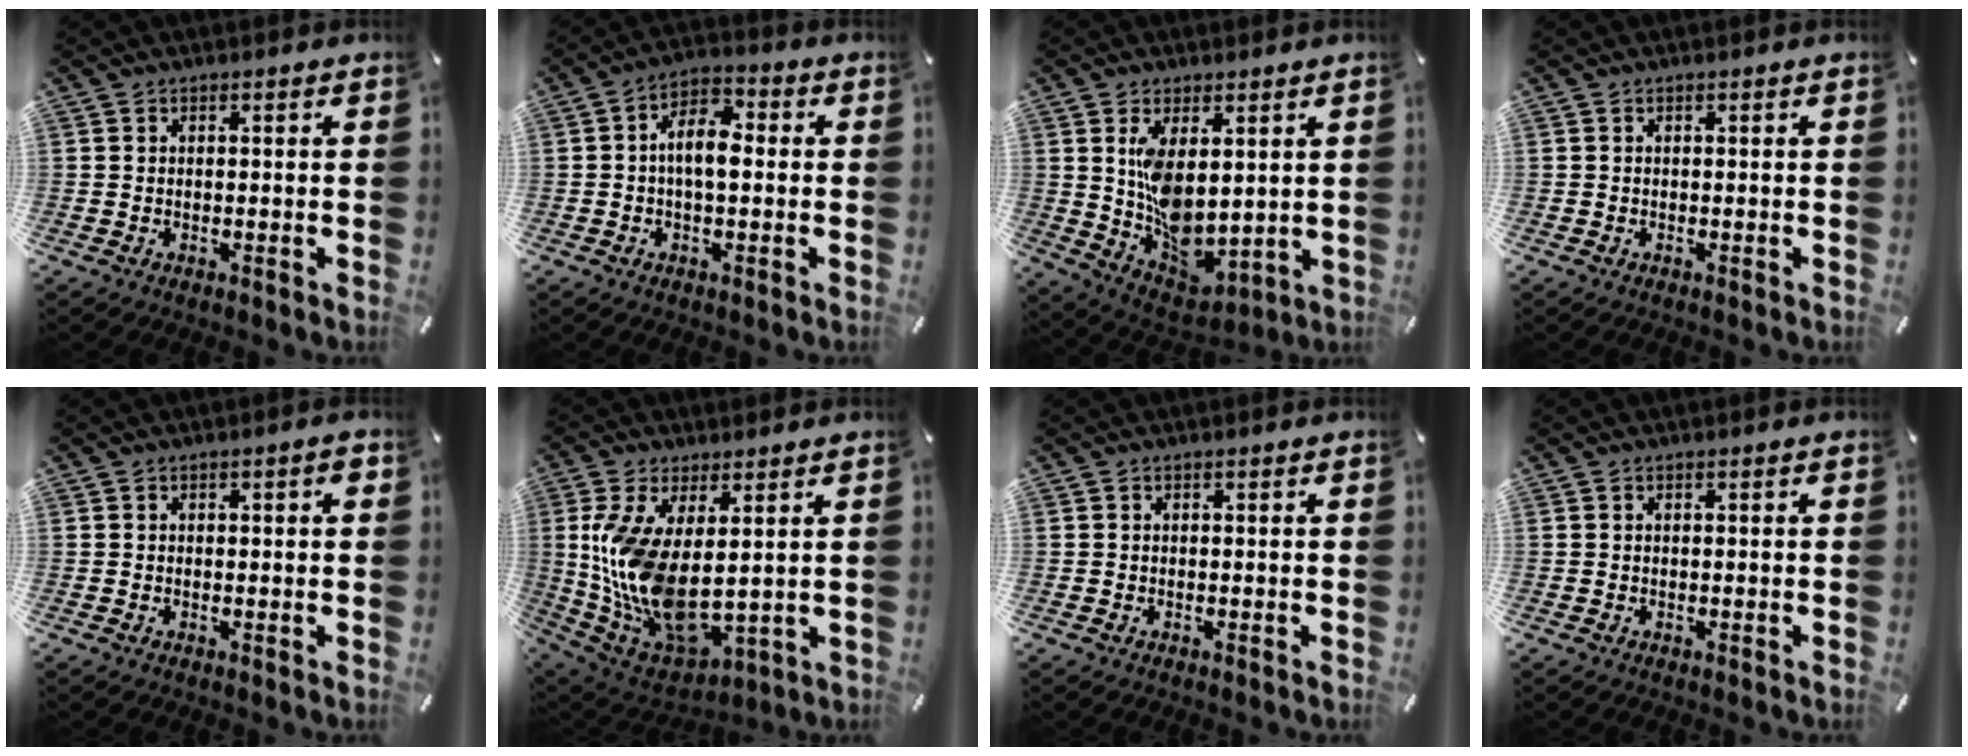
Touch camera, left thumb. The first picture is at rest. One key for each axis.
{"total": 7.5, "fx": -0.5, "fy": 3.9, "fz": 6.4, "tx": -0.111, "ty": 0.013, "tz": -0.010}
{"total": 10.0, "fx": 2.7, "fy": 6.3, "fz": 7.3, "tx": -0.130, "ty": -0.031, "tz": 0.057}
{"total": 0.0}
{"total": 1.6, "fx": 0.3, "fy": 0.6, "fz": 1.5, "tx": -0.028, "ty": 0.006, "tz": 0.003}
{"total": 14.4, "fx": 2.6, "fy": 7.4, "fz": 12.0, "tx": -0.258, "ty": -0.035, "tz": 0.057}
{"total": 0.0}
{"total": 0.0}